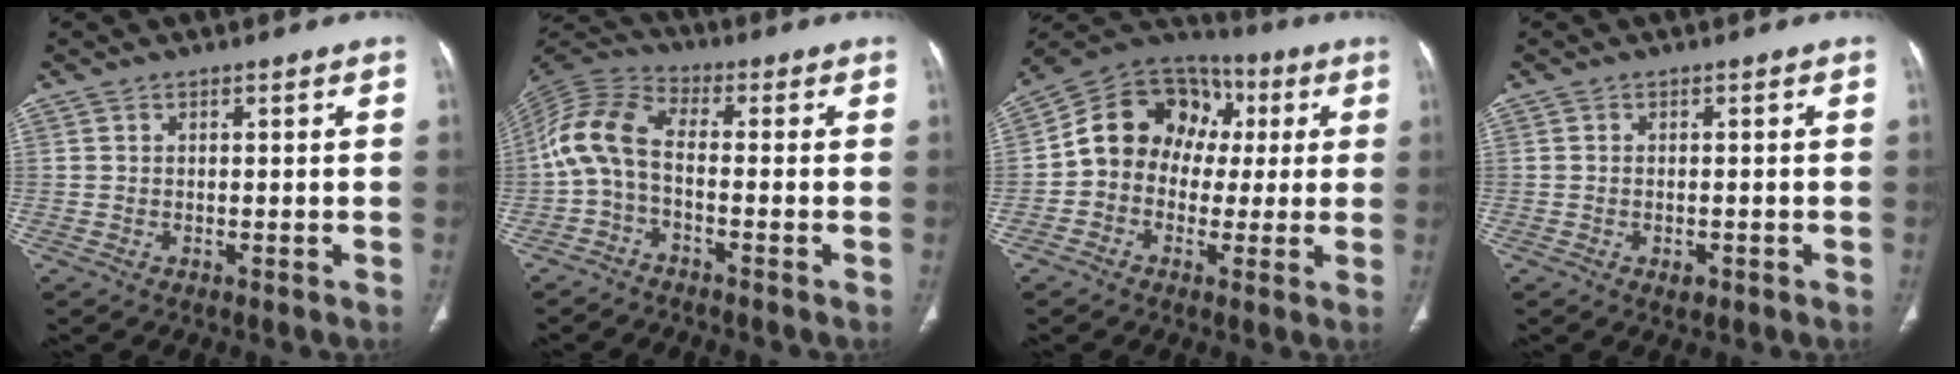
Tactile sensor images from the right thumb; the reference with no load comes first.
{"total": 8.9, "force": [-2.0, 4.2, 7.6], "torque": [-0.162, 0.035, -0.056]}
{"total": 14.9, "force": [0.9, 12.4, 8.2], "torque": [-0.099, 0.045, 0.003]}
{"total": 1.6, "force": [-0.7, 1.0, 1.0], "torque": [-0.011, 0.005, -0.007]}